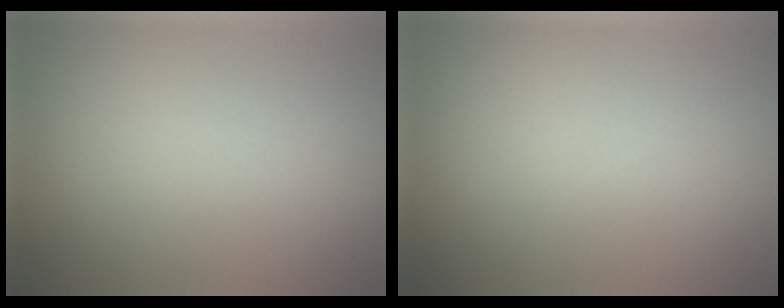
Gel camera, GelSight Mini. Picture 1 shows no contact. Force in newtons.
{"total": 0.0}